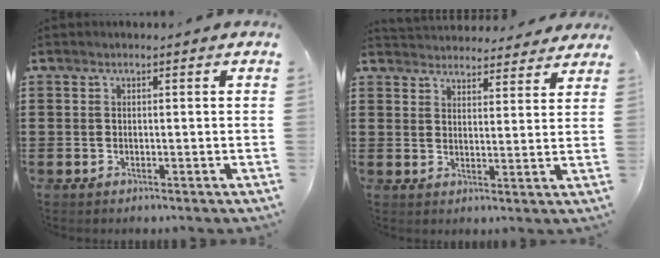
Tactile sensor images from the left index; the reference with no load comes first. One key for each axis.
{"total": 4.0, "fx": 3.9, "fy": 0.6, "fz": -0.1, "tx": -0.005, "ty": -0.020, "tz": 0.071}